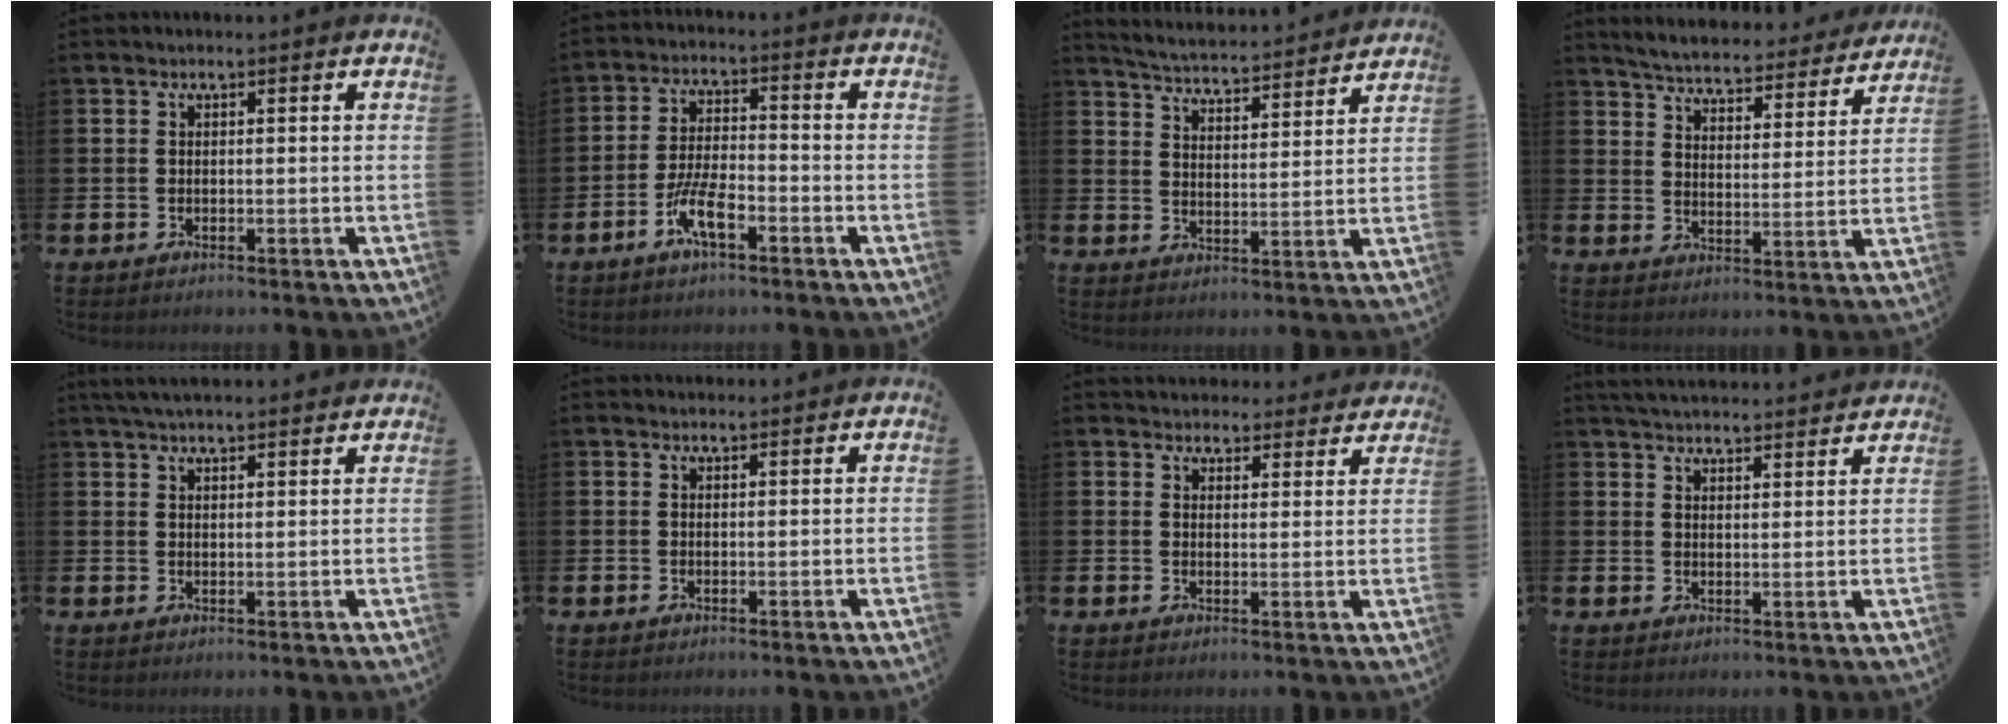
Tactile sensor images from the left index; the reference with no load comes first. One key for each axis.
{"total": 5.8, "fx": -2.8, "fy": 1.8, "fz": 4.8, "tx": -0.098, "ty": 0.002, "tz": -0.054}
{"total": 4.8, "fx": 4.8, "fy": 0.2, "fz": 0.5, "tx": -0.030, "ty": -0.041, "tz": 0.080}
{"total": 5.3, "fx": 5.2, "fy": 0.5, "fz": 0.9, "tx": -0.042, "ty": -0.039, "tz": 0.086}
{"total": 3.8, "fx": 3.7, "fy": 0.4, "fz": 0.9, "tx": -0.023, "ty": -0.009, "tz": 0.067}
{"total": 1.0, "fx": 1.0, "fy": 0.3, "fz": 0.1, "tx": 0.011, "ty": -0.002, "tz": 0.015}
{"total": 4.0, "fx": 3.8, "fy": 1.3, "fz": -0.1, "tx": 0.000, "ty": -0.023, "tz": 0.067}
{"total": 4.3, "fx": 4.3, "fy": 0.1, "fz": 0.2, "tx": -0.012, "ty": -0.027, "tz": 0.078}